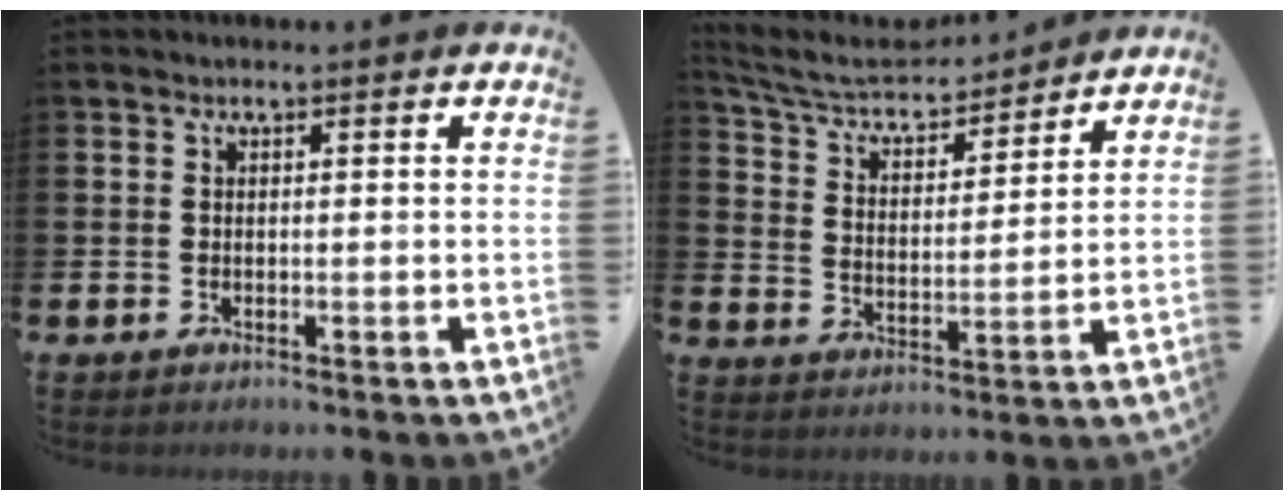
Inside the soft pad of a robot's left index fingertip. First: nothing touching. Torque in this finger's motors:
{"motor_torque": [0.99, -1.15, 0.32, 0.08]}